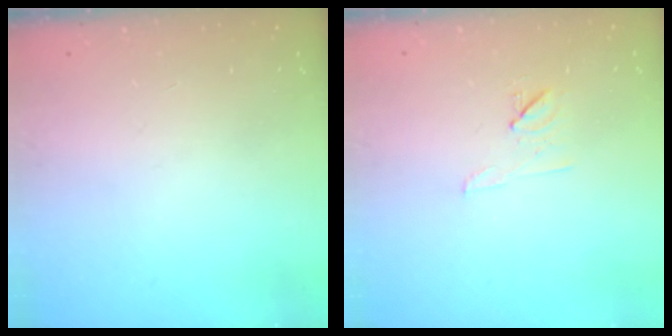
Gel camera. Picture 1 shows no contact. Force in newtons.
{"total": 6.7, "press": 6.6, "slide": 1.1}